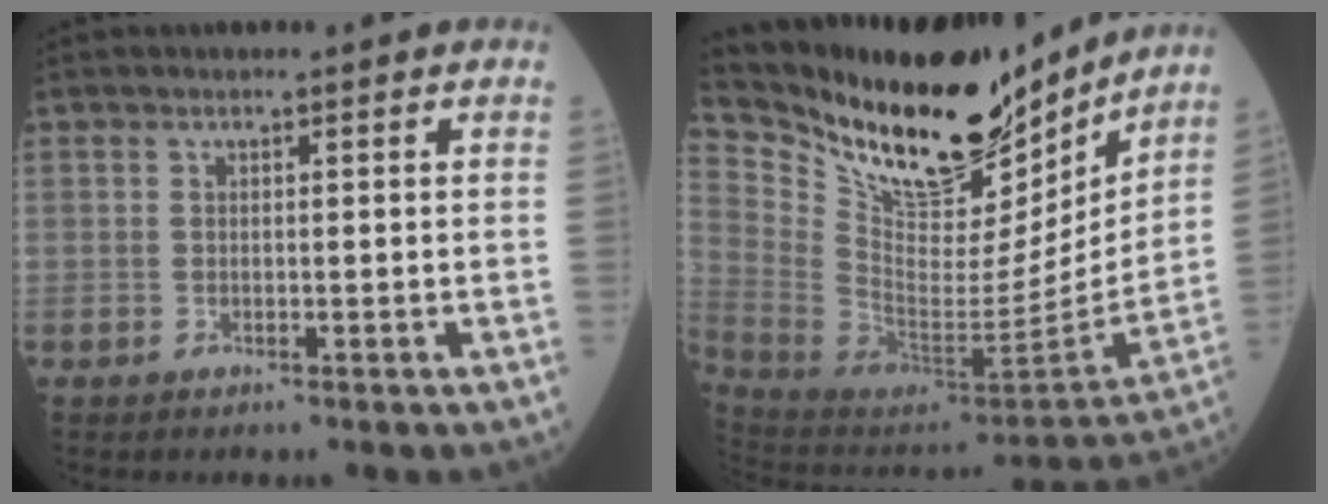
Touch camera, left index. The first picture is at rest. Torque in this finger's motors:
{"motor_torque": [0.43, -0.50, 0.71, 0.15]}